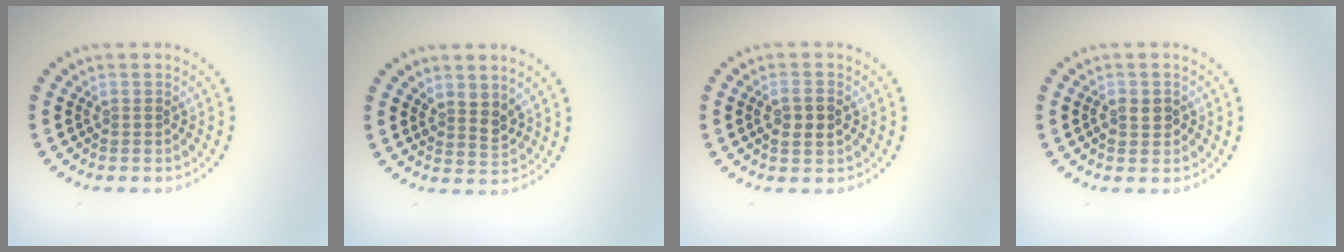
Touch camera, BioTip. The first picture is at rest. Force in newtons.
{"total": 1.9, "press": 1.6, "slide": 1.0}
{"total": 2.3, "press": 2.3, "slide": 0.4}
{"total": 1.8, "press": 1.8, "slide": 0.3}